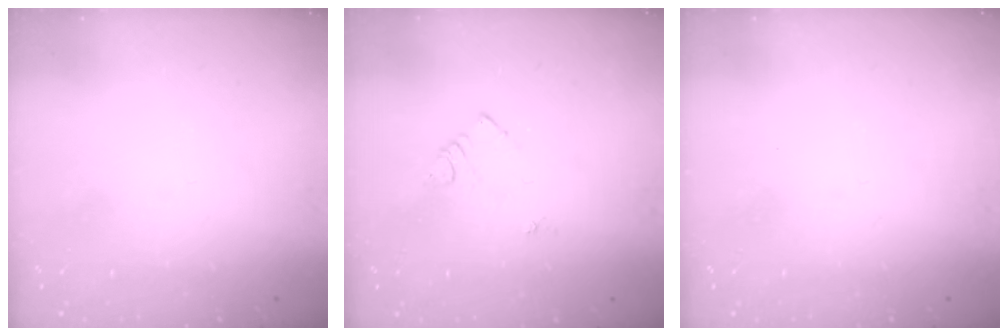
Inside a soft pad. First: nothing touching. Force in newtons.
{"total": 4.0, "press": 4.0, "slide": 0.5}
{"total": 0.0}